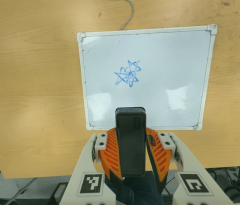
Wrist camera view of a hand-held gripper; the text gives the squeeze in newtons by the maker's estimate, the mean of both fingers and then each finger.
{"total": 9.8, "left": 7.7, "right": 11.8}